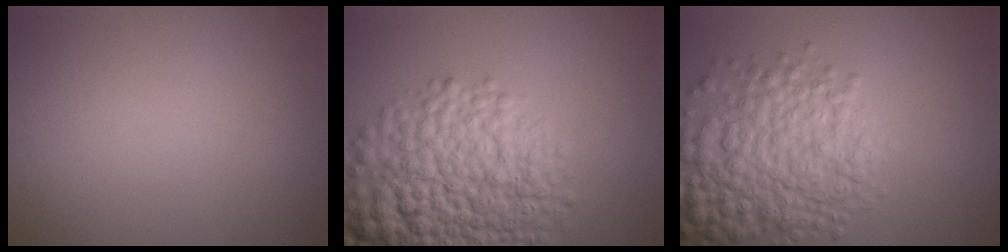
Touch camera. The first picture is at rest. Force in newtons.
{"total": 11.7, "press": 11.7, "slide": 0.5}
{"total": 8.0, "press": 8.0, "slide": 0.2}